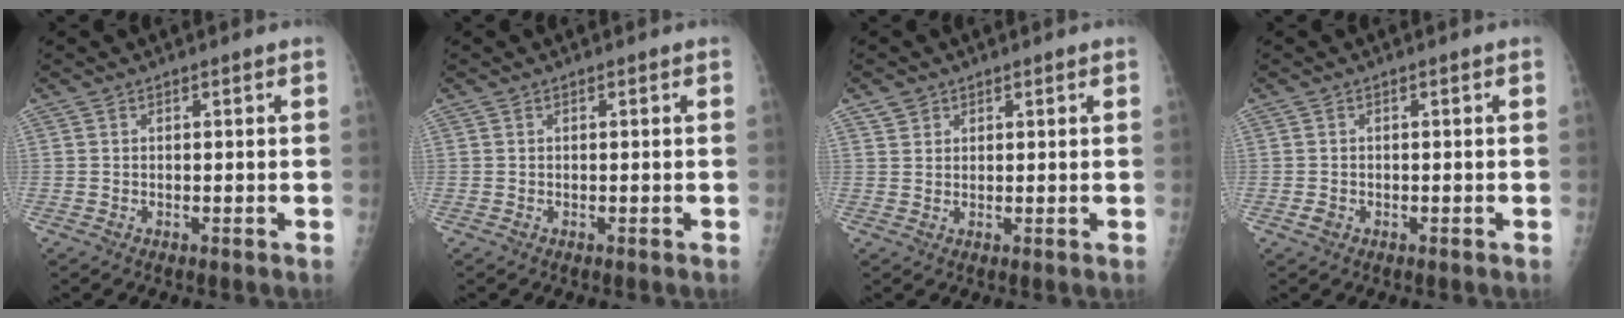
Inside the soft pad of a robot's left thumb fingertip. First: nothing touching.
{"total": 0.0}
{"total": 2.1, "force": [1.3, 1.6, 0.3], "torque": [0.010, -0.007, 0.017]}
{"total": 1.1, "force": [-0.5, 0.9, 0.5], "torque": [-0.010, 0.001, -0.009]}